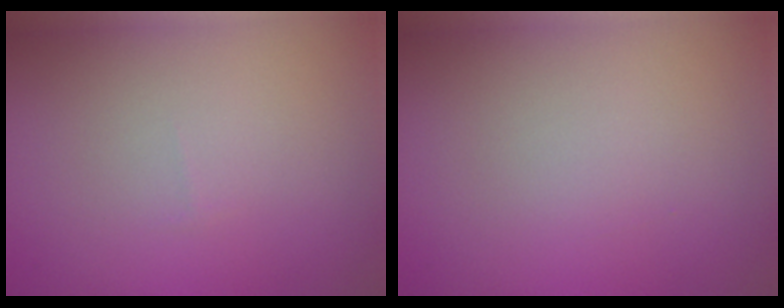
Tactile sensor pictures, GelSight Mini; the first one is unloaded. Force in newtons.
{"total": 0.0}